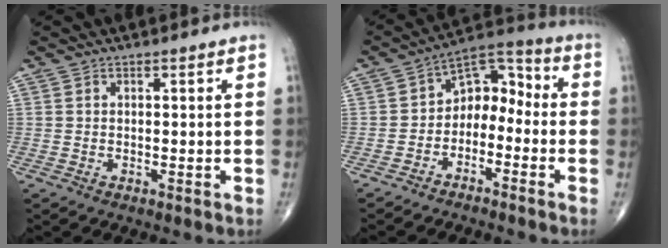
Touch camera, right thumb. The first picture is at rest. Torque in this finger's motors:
{"motor_torque": [-0.22, 0.29, 0.43, -0.10, 0.01]}